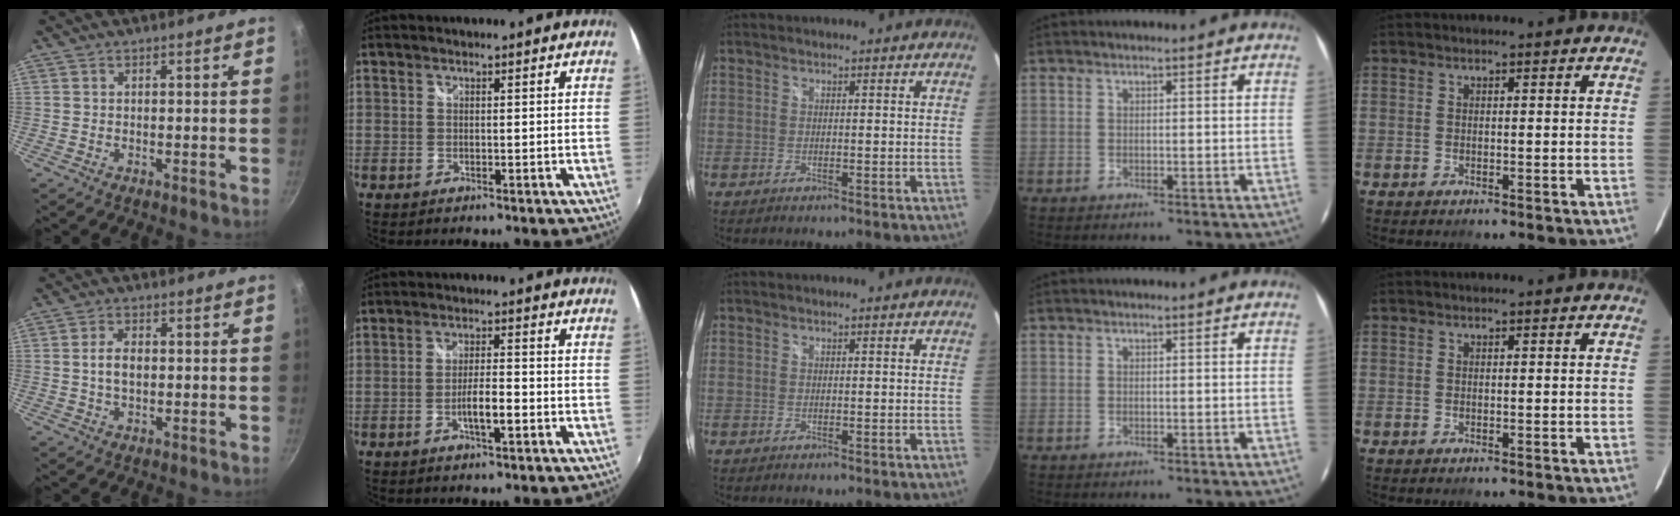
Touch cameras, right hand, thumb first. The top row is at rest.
{"thumb": {"total": 4.2, "force": [0.1, 2.5, 3.3], "torque": [-0.053, 0.009, -0.003]}, "index": {"total": 4.5, "force": [-1.8, 0.8, 4.0], "torque": [-0.075, 0.000, -0.031]}}